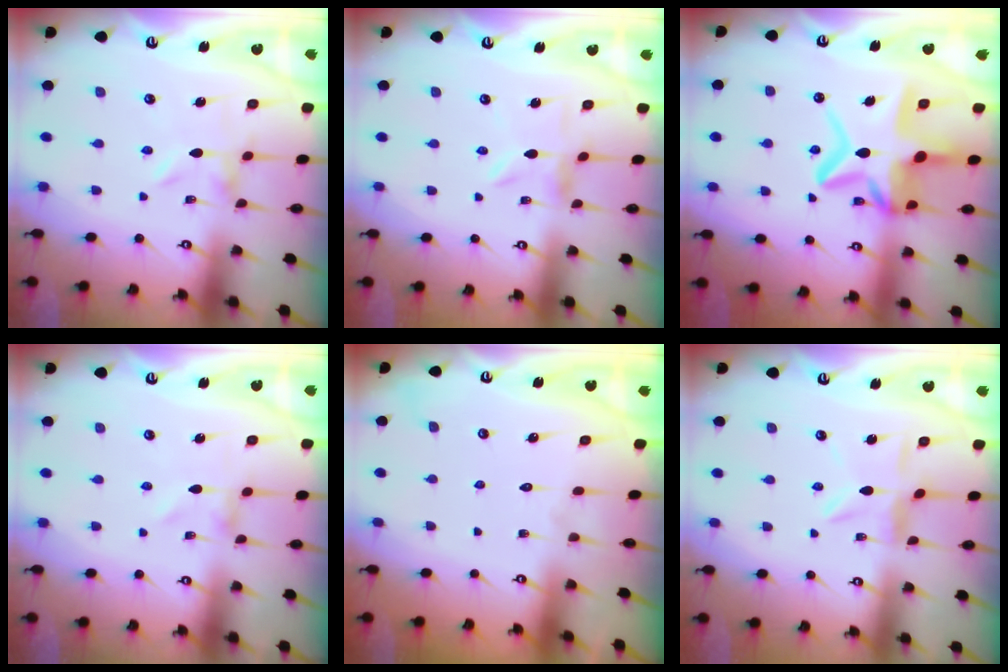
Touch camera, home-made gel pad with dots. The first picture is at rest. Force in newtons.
{"total": 2.5, "press": 2.5, "slide": 0.3}
{"total": 16.8, "press": 16.7, "slide": 1.8}
{"total": 0.0}
{"total": 1.6, "press": 1.6, "slide": 0.2}
{"total": 5.0, "press": 5.0, "slide": 0.5}